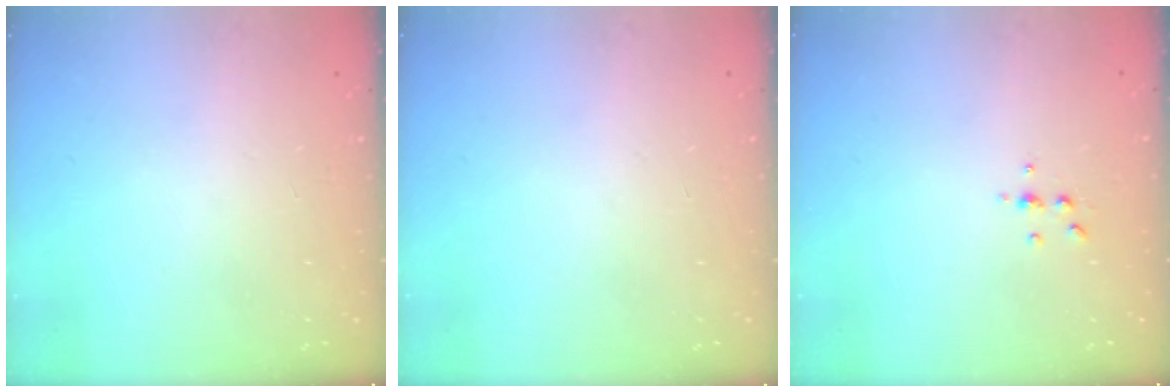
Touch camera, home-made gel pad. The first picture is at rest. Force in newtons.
{"total": 0.0}
{"total": 3.8, "press": 3.7, "slide": 0.5}